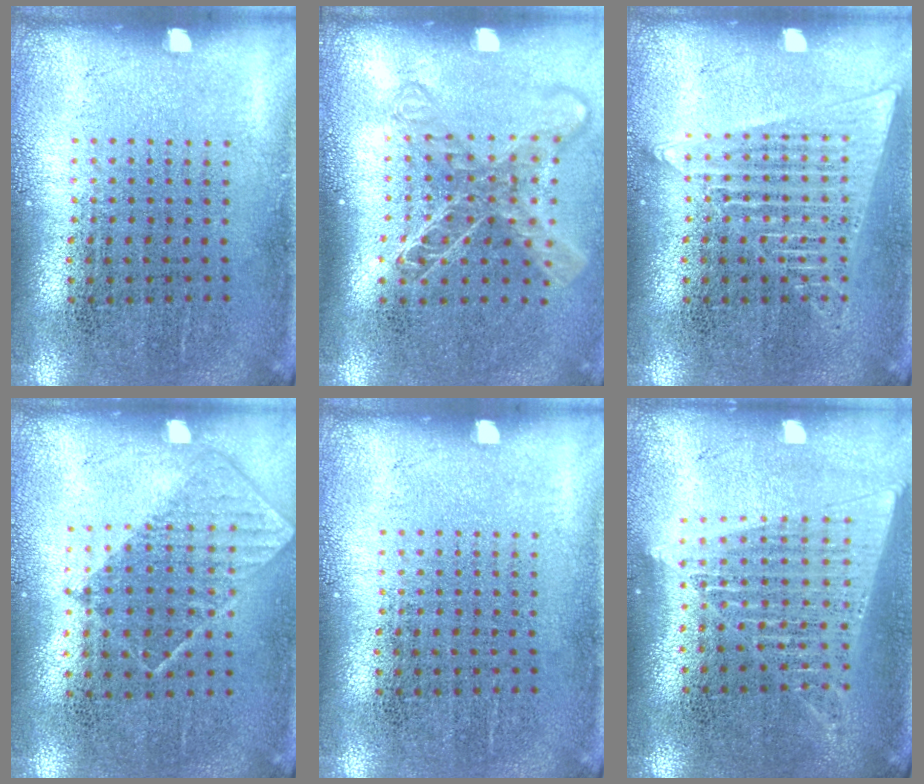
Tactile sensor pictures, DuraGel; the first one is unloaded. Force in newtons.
{"total": 1.7, "press": 1.4, "slide": 1.0}
{"total": 2.2, "press": 2.2, "slide": 0.2}
{"total": 0.8, "press": 0.8, "slide": 0.3}
{"total": 0.0}
{"total": 1.6, "press": 1.4, "slide": 0.7}